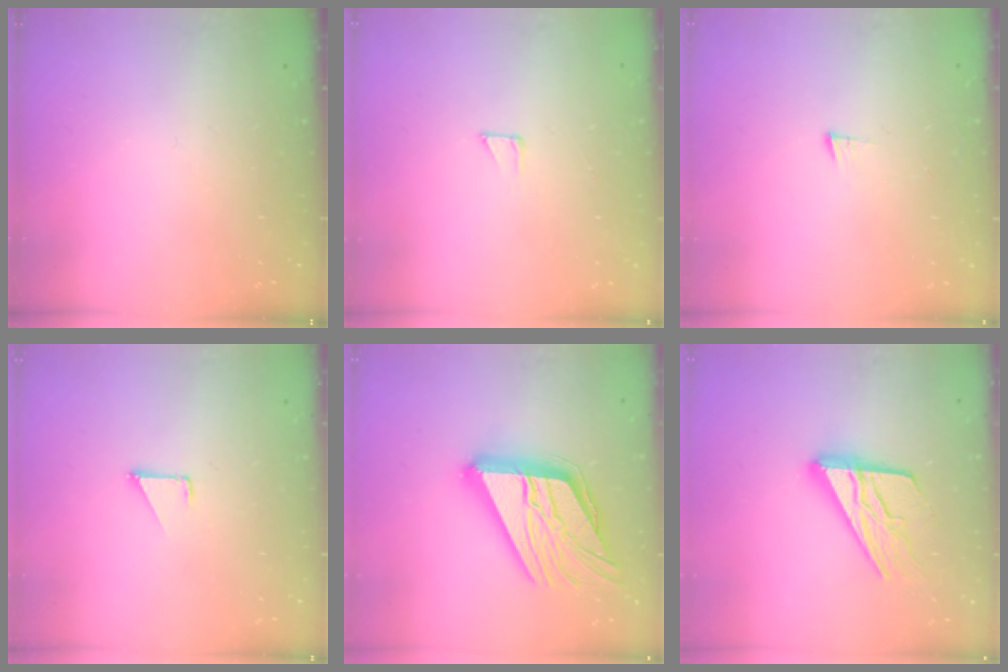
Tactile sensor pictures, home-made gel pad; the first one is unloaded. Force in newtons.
{"total": 2.5, "press": 2.5, "slide": 0.1}
{"total": 3.2, "press": 3.2, "slide": 0.4}
{"total": 1.0, "press": 1.0, "slide": 0.1}
{"total": 25.1, "press": 24.9, "slide": 2.9}
{"total": 17.0, "press": 16.9, "slide": 1.6}